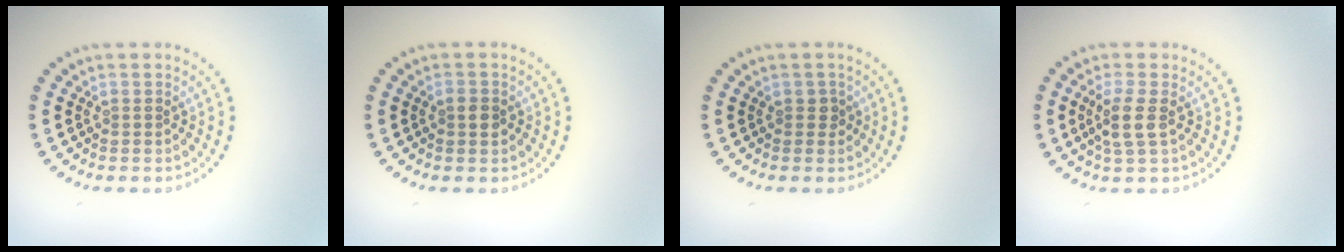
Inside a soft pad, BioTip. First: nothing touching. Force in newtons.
{"total": 1.3, "press": 1.3, "slide": 0.1}
{"total": 1.0, "press": 0.9, "slide": 0.3}
{"total": 2.4, "press": 2.0, "slide": 1.3}